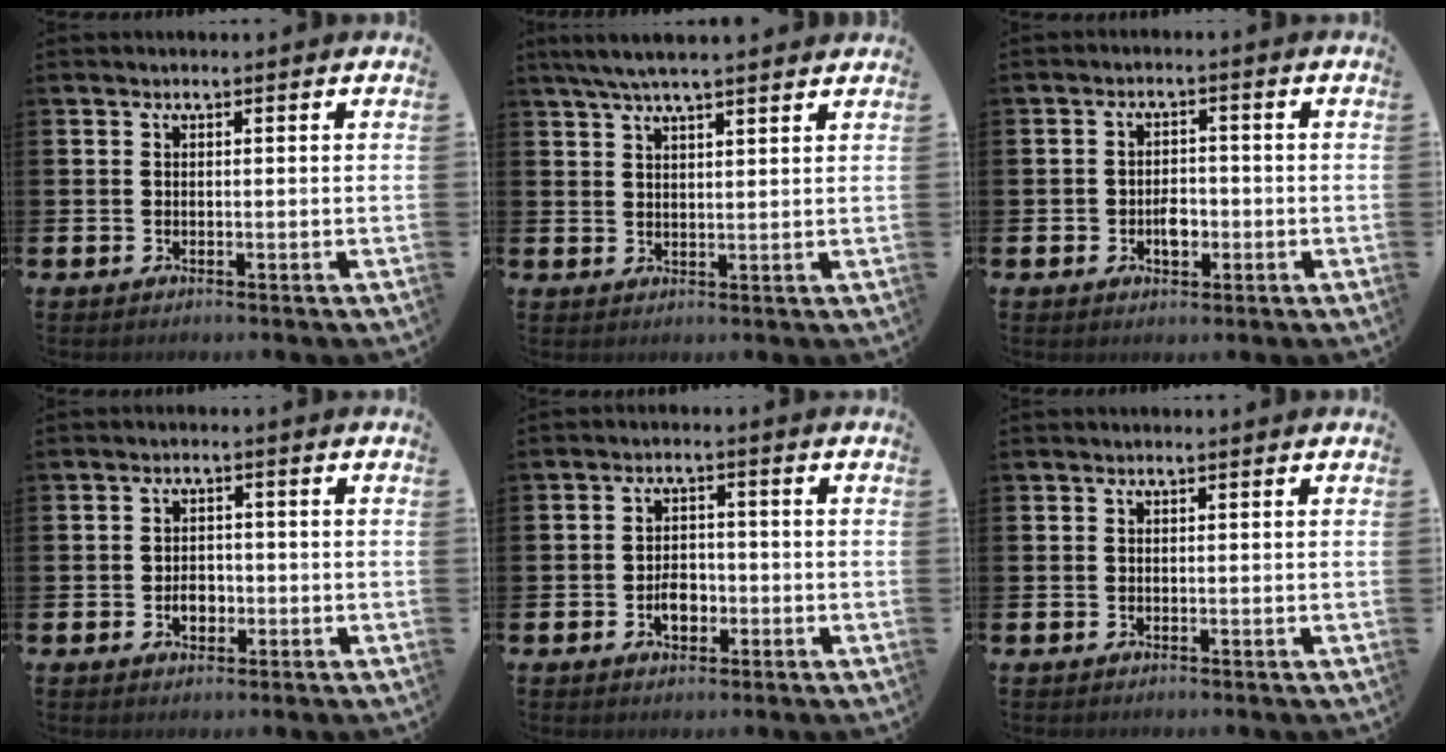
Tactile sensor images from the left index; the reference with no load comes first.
{"total": 4.7, "force": [4.2, 0.3, 2.1], "torque": [-0.052, -0.007, 0.076]}
{"total": 3.0, "force": [-1.0, 2.1, 1.9], "torque": [-0.029, 0.000, -0.022]}
{"total": 2.7, "force": [-0.9, 2.0, 1.6], "torque": [-0.017, -0.003, -0.022]}
{"total": 3.4, "force": [-1.2, 2.2, 2.3], "torque": [-0.033, -0.001, -0.025]}
{"total": 0.0}